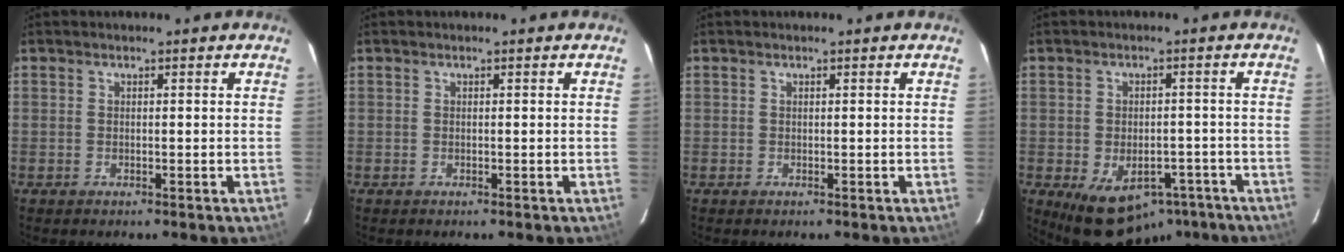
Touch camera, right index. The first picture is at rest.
{"total": 0.0}
{"total": 0.0}
{"total": 11.5, "force": [-7.0, 7.4, 5.5], "torque": [-0.103, 0.009, -0.072]}